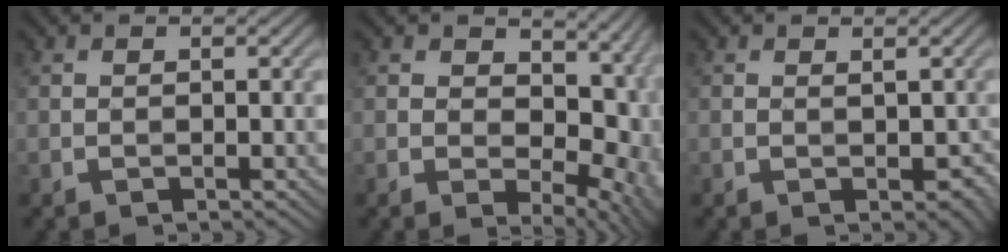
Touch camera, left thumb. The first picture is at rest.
{"total": 11.9, "force": [0.8, 7.0, 9.6], "torque": [-0.123, -0.003, 0.028]}
{"total": 1.4, "force": [0.0, 0.8, 1.1], "torque": [-0.014, -0.003, 0.005]}